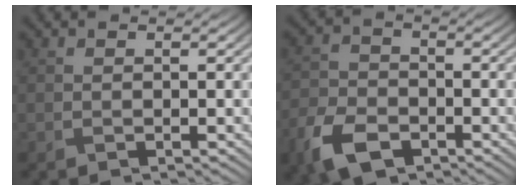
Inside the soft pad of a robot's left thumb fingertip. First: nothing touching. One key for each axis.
{"total": 7.5, "fx": -4.6, "fy": 4.3, "fz": 4.2, "tx": -0.105, "ty": -0.015, "tz": -0.096}